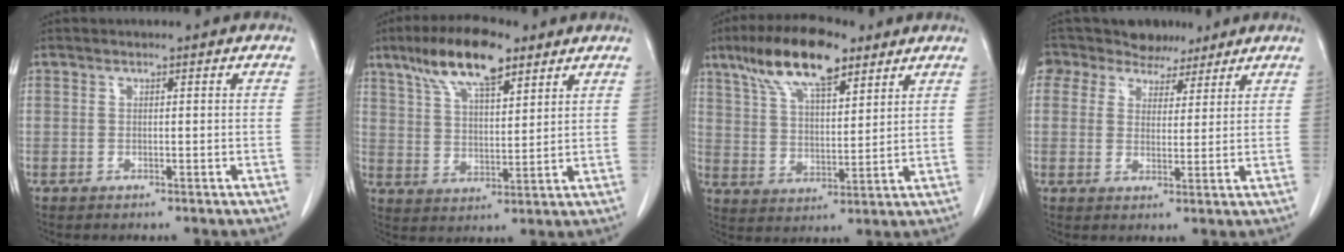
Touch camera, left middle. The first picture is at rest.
{"total": 11.9, "force": [7.9, 3.5, 8.3], "torque": [-0.154, 0.015, 0.142]}
{"total": 13.5, "force": [8.9, 4.2, 9.3], "torque": [-0.172, 0.018, 0.161]}
{"total": 9.4, "force": [8.3, 3.9, 1.9], "torque": [-0.029, 0.018, 0.124]}